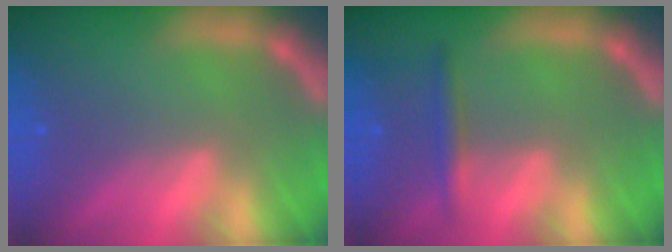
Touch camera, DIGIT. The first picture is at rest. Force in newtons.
{"total": 1.9}